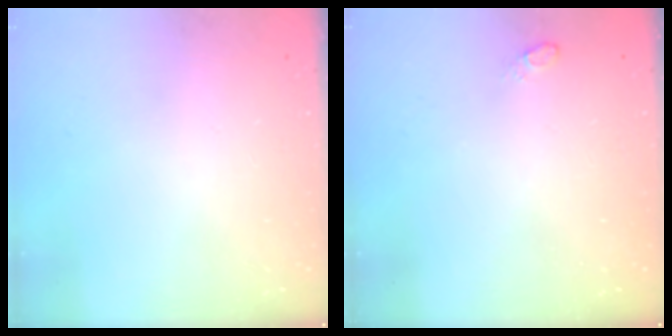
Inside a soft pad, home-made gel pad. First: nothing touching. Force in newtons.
{"total": 4.0, "press": 3.7, "slide": 1.5}